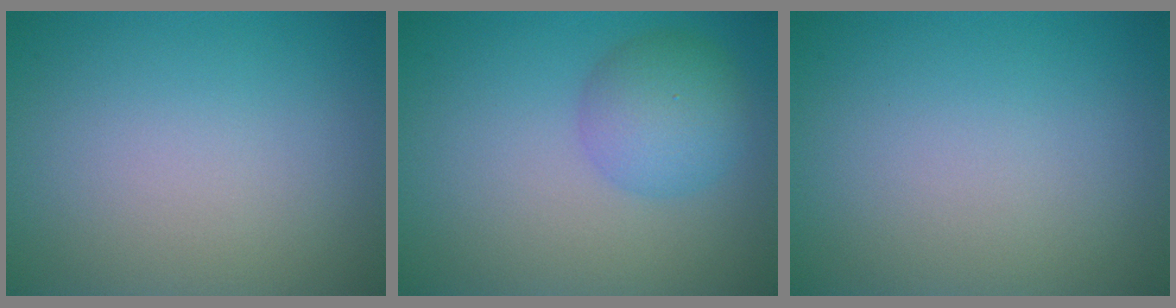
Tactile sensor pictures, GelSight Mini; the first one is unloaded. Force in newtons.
{"total": 4.0, "press": 4.0, "slide": 0.2}
{"total": 0.0}